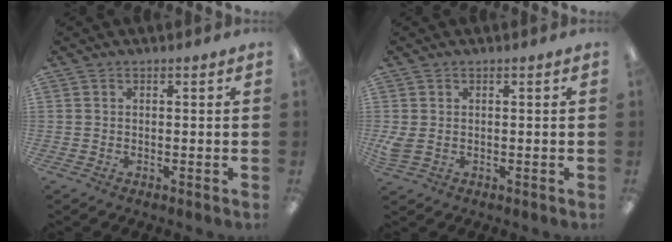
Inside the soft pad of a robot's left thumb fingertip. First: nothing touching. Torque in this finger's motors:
{"motor_torque": [-0.07, 0.08, 0.03, -0.06, 0.02]}